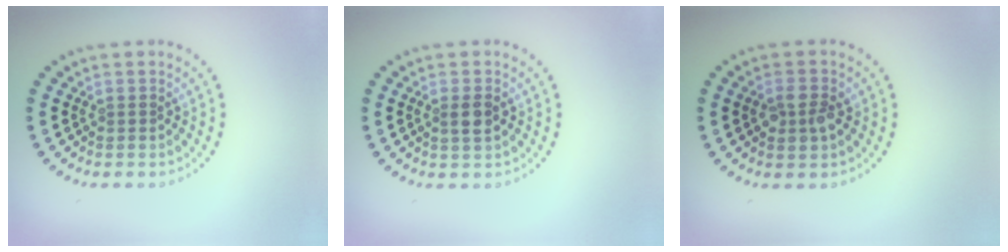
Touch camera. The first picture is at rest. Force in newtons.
{"total": 1.7, "press": 1.5, "slide": 0.7}
{"total": 2.5, "press": 2.5, "slide": 0.1}